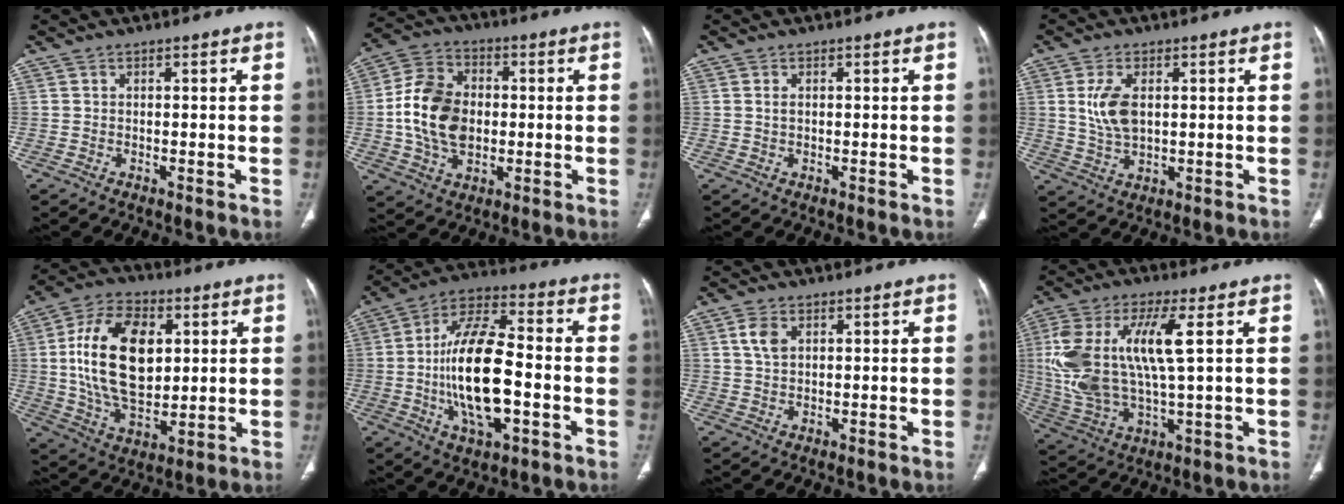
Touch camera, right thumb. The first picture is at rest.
{"total": 14.2, "force": [-0.6, 10.1, 9.9], "torque": [-0.173, 0.018, -0.010]}
{"total": 1.0, "force": [0.2, 0.6, 0.7], "torque": [-0.016, 0.001, 0.005]}
{"total": 7.0, "force": [1.4, 3.8, 5.7], "torque": [-0.116, -0.006, 0.032]}
{"total": 19.6, "force": [3.3, 11.6, 15.5], "torque": [-0.258, -0.008, 0.061]}
{"total": 18.7, "force": [-3.1, 8.0, 16.6], "torque": [-0.299, 0.023, -0.055]}
{"total": 3.4, "force": [1.3, 2.1, 2.4], "torque": [-0.044, 0.001, 0.028]}
{"total": 17.9, "force": [3.4, 6.2, 16.4], "torque": [-0.368, 0.001, 0.071]}